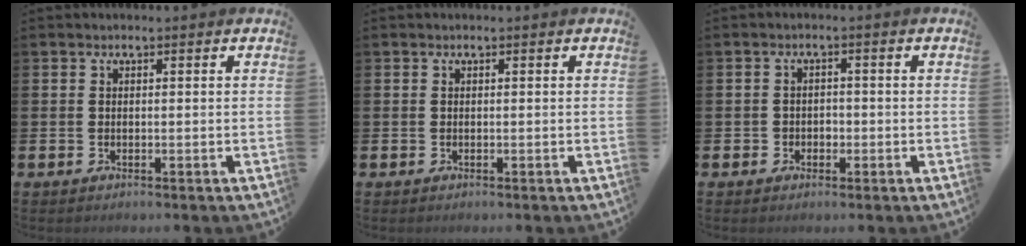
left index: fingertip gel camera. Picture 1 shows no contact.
{"total": 0.0}
{"total": 1.6, "force": [-0.6, 1.5, 0.3], "torque": [-0.002, 0.000, -0.018]}